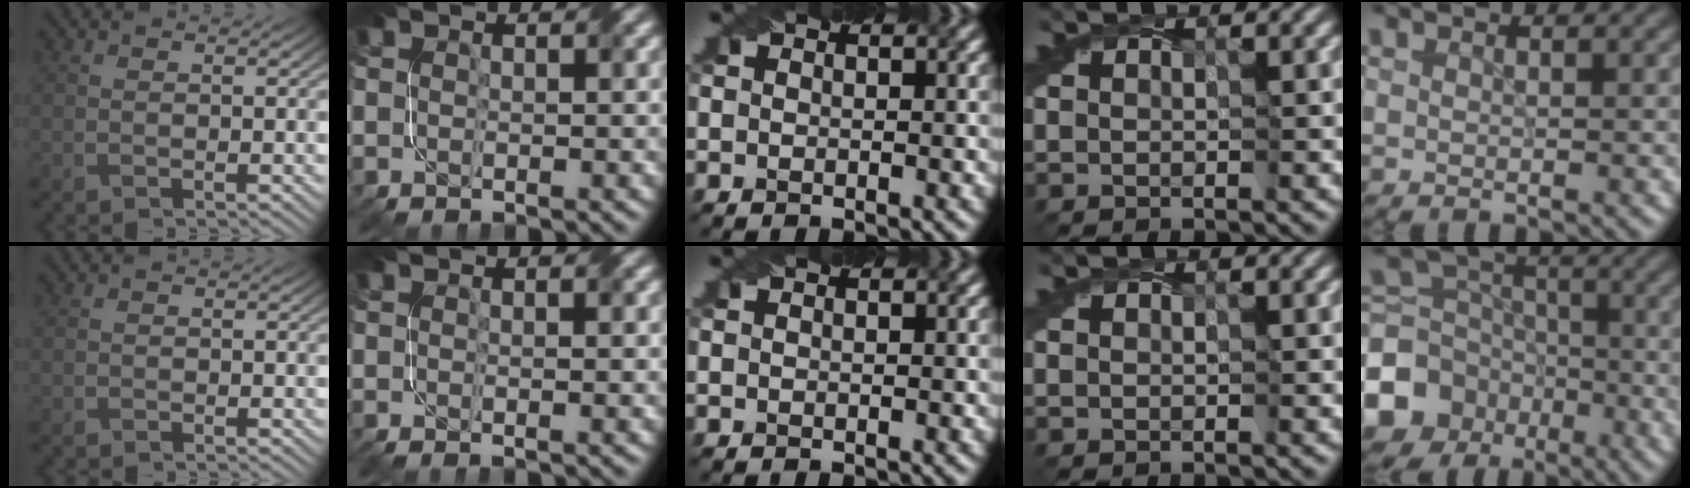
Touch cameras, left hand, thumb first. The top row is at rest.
{"index": {"total": 0.6, "force": [-0.2, -0.1, 0.6], "torque": [-0.011, -0.004, -0.004]}, "little": {"total": 13.0, "force": [-6.2, 10.8, 3.7], "torque": [-0.104, -0.042, -0.126]}}